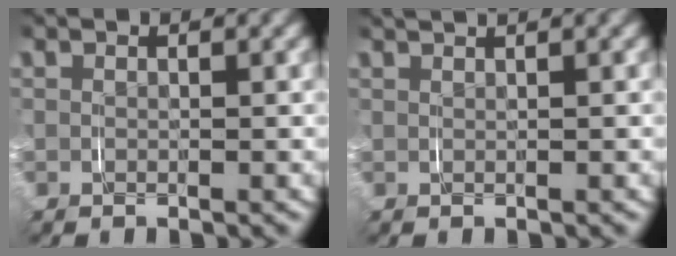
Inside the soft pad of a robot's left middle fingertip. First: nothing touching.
{"total": 1.4, "force": [1.3, -0.1, 0.6], "torque": [-0.003, 0.008, 0.018]}